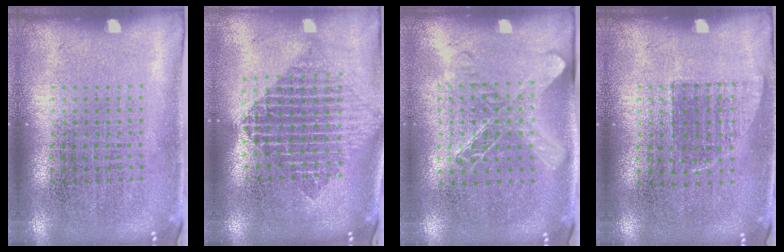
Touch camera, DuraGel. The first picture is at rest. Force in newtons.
{"total": 1.9, "press": 1.6, "slide": 1.1}
{"total": 1.5, "press": 1.3, "slide": 0.6}
{"total": 0.7, "press": 0.7, "slide": 0.2}